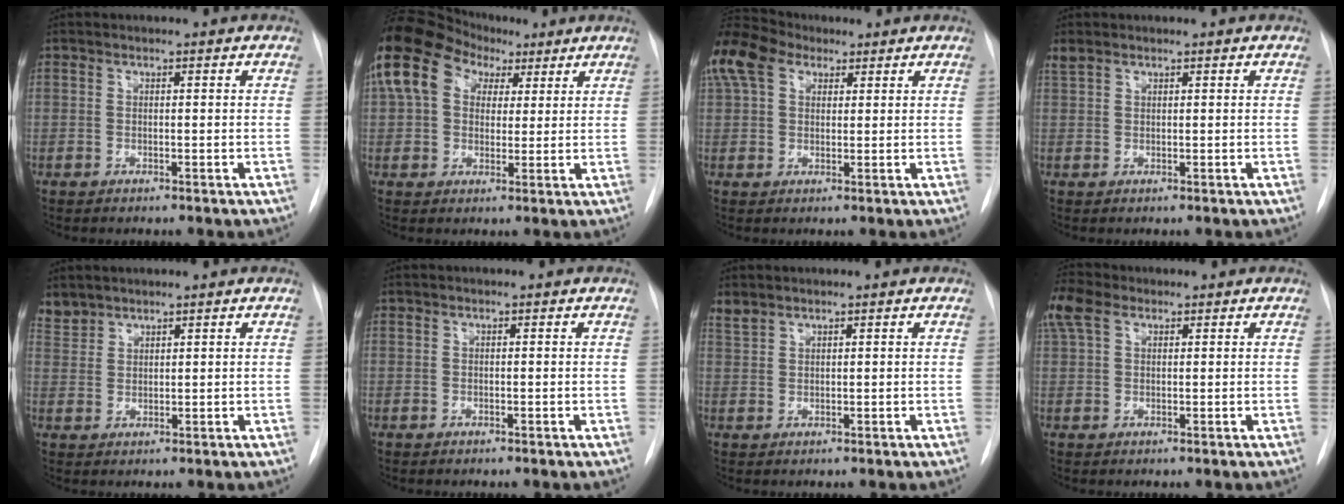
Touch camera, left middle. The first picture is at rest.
{"total": 13.9, "force": [6.2, 9.7, 7.8], "torque": [-0.172, 0.066, 0.108]}
{"total": 14.6, "force": [8.4, 9.3, 7.4], "torque": [-0.207, 0.071, 0.158]}
{"total": 1.4, "force": [1.2, 0.7, 0.4], "torque": [-0.015, 0.014, 0.027]}
{"total": 3.0, "force": [2.8, 1.1, -0.2], "torque": [0.006, 0.012, 0.057]}
{"total": 0.0}
{"total": 1.8, "force": [1.7, 0.6, 0.3], "torque": [-0.011, 0.011, 0.038]}
{"total": 5.2, "force": [2.9, 3.1, 3.1], "torque": [-0.087, 0.032, 0.060]}